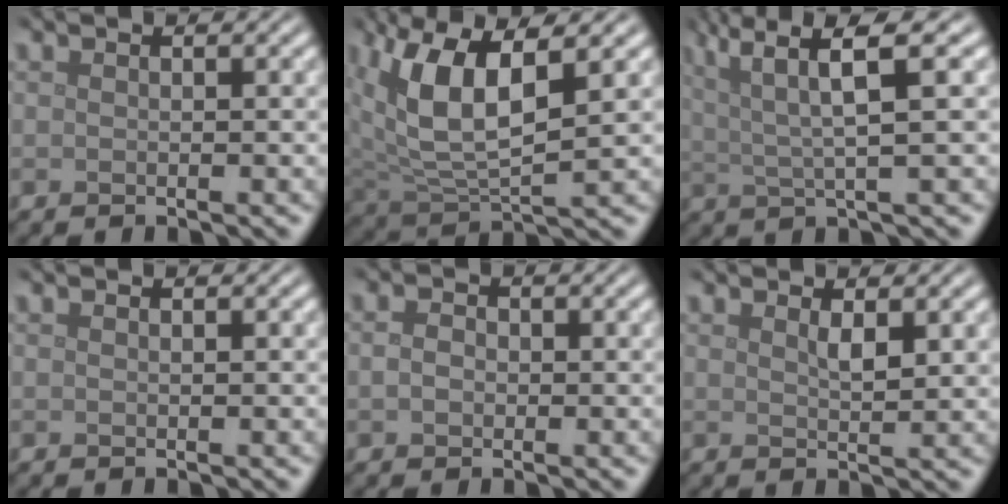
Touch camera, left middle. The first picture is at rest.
{"total": 7.6, "force": [2.5, 3.3, 6.4], "torque": [-0.138, 0.000, 0.046]}
{"total": 6.7, "force": [3.1, 1.3, 5.9], "torque": [-0.102, 0.014, 0.055]}
{"total": 0.0}
{"total": 1.4, "force": [-0.1, 1.1, 0.8], "torque": [-0.019, -0.001, -0.005]}
{"total": 1.4, "force": [0.8, 0.3, 1.1], "torque": [-0.023, -0.003, 0.016]}